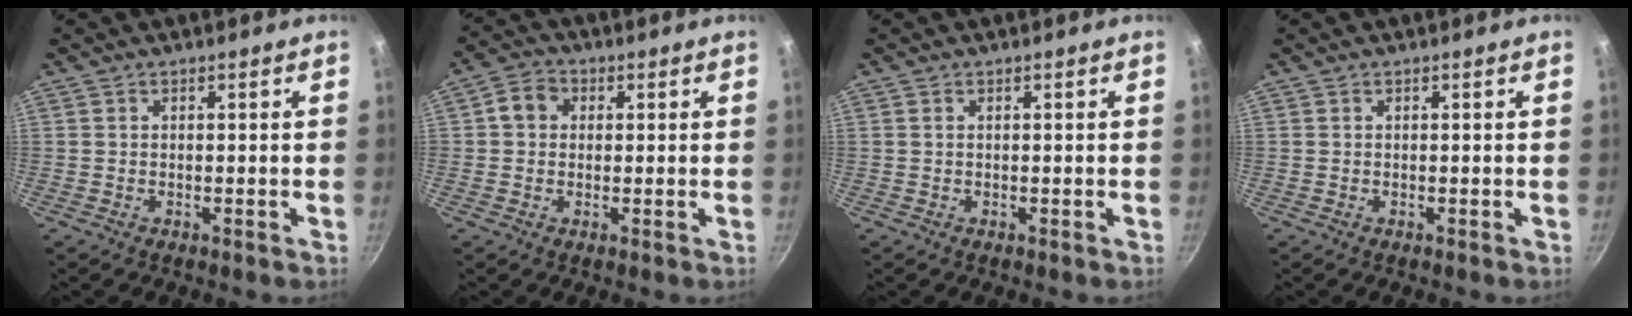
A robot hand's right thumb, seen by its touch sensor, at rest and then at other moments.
{"total": 4.7, "force": [0.8, 4.0, 2.3], "torque": [-0.024, 0.008, 0.001]}
{"total": 0.0}
{"total": 0.0}